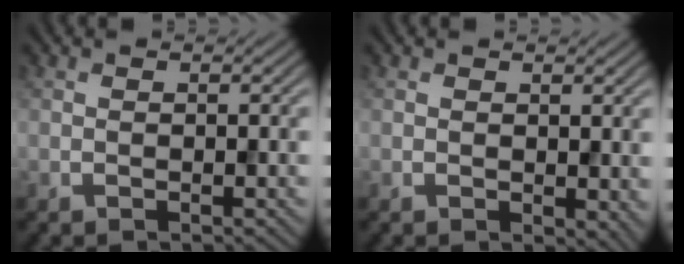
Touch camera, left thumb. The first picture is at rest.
{"total": 2.0, "force": [0.2, 1.3, 1.5], "torque": [-0.019, -0.006, 0.006]}